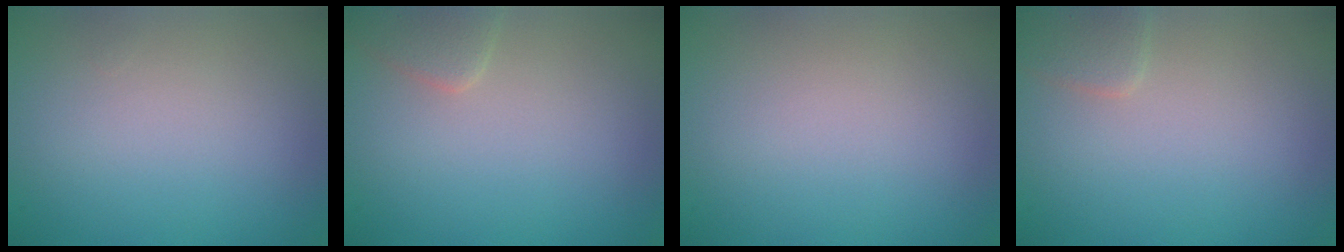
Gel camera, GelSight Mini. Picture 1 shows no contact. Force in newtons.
{"total": 1.8, "press": 1.8, "slide": 0.1}
{"total": 0.0}
{"total": 1.6, "press": 1.6, "slide": 0.1}